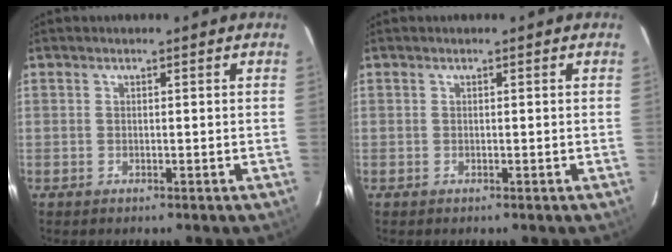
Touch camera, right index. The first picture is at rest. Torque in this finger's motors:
{"motor_torque": [0.00, 0.00, 0.01, 0.00]}